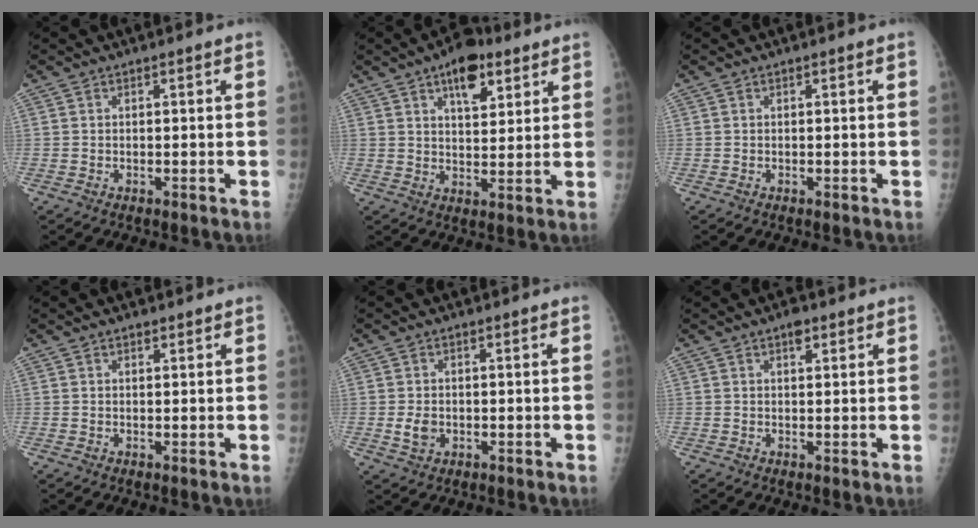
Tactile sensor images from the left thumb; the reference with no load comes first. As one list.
[{"total": 9.4, "force": [5.3, 4.6, 6.2], "torque": [-0.069, -0.023, 0.077]}, {"total": 0.0}, {"total": 0.9, "force": [0.7, 0.5, 0.3], "torque": [0.002, -0.004, 0.009]}, {"total": 2.9, "force": [-0.3, 2.2, 1.9], "torque": [-0.029, -0.001, -0.001]}, {"total": 2.2, "force": [1.4, 1.0, 1.3], "torque": [-0.011, -0.005, 0.019]}]